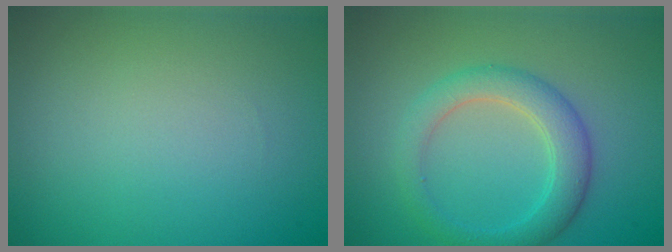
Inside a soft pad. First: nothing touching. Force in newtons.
{"total": 3.7, "press": 3.7, "slide": 0.1}